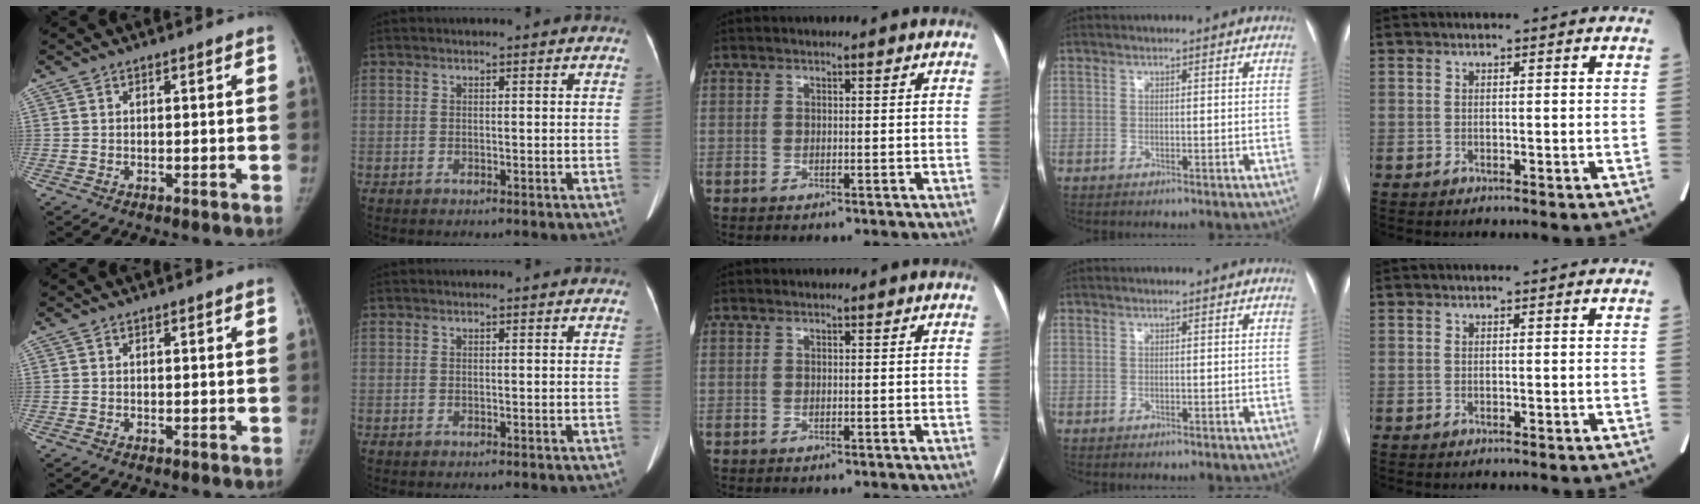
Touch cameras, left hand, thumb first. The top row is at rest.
{}